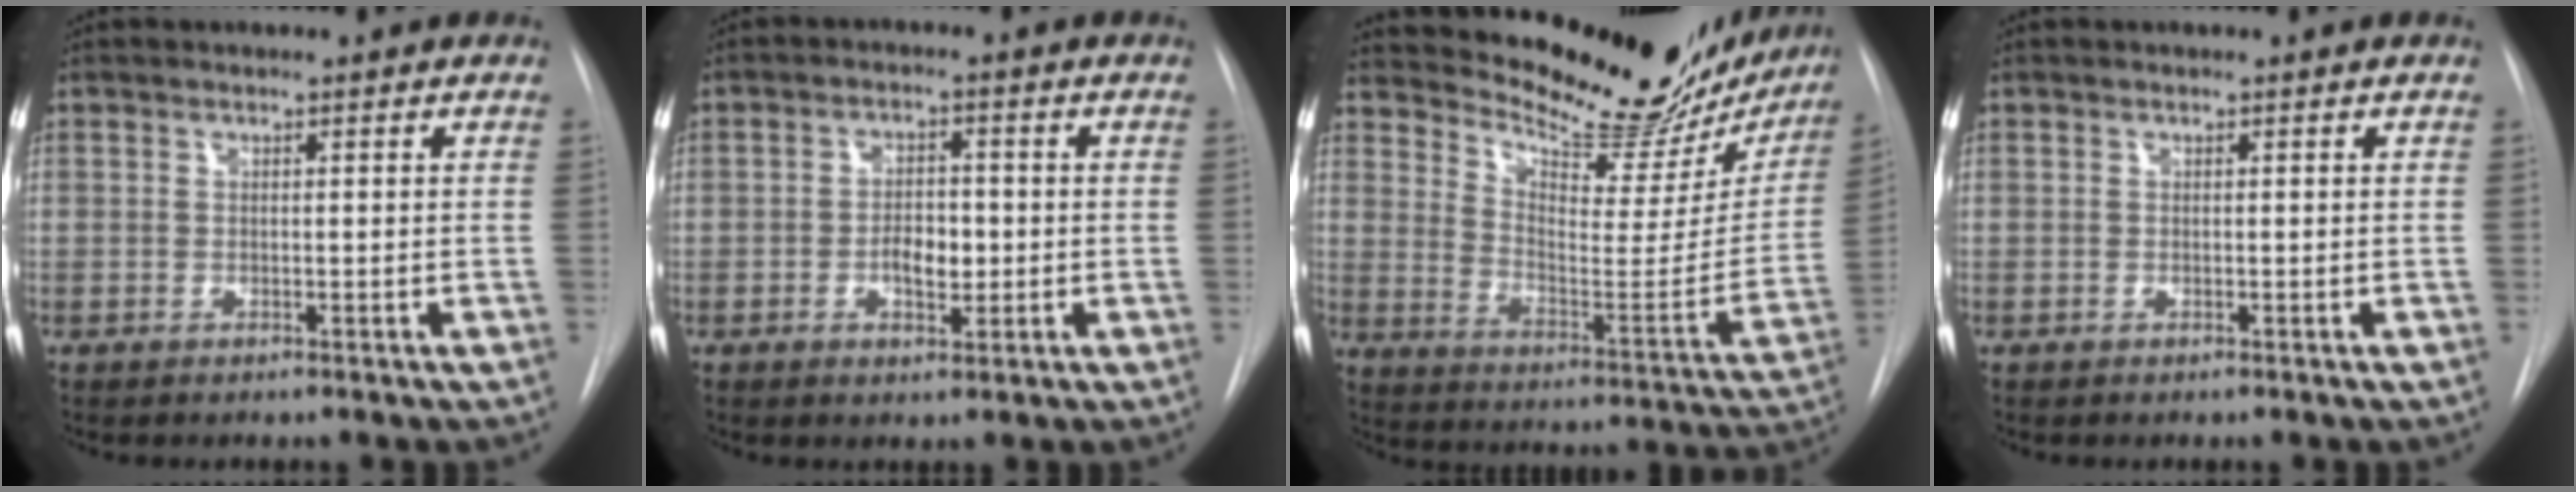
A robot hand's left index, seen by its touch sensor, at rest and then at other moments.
{"total": 4.2, "force": [-0.8, 2.1, 3.5], "torque": [-0.057, 0.004, -0.011]}
{"total": 23.8, "force": [21.4, 5.9, 8.6], "torque": [-0.128, -0.056, 0.283]}
{"total": 0.0}